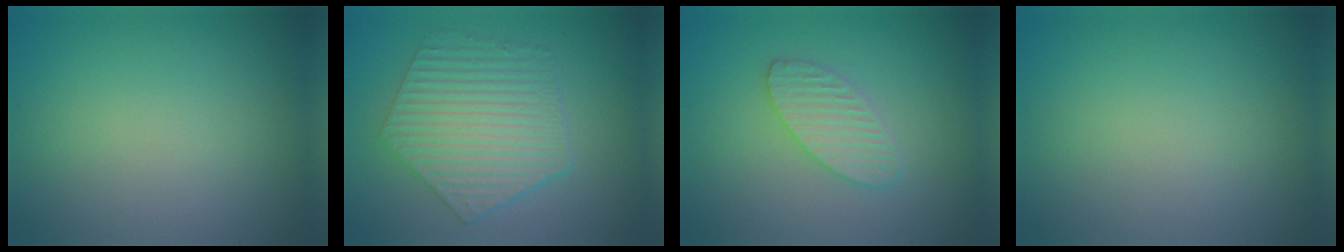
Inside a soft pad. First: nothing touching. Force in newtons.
{"total": 6.1, "press": 4.9, "slide": 3.6}
{"total": 3.0, "press": 3.0, "slide": 0.2}
{"total": 0.0}